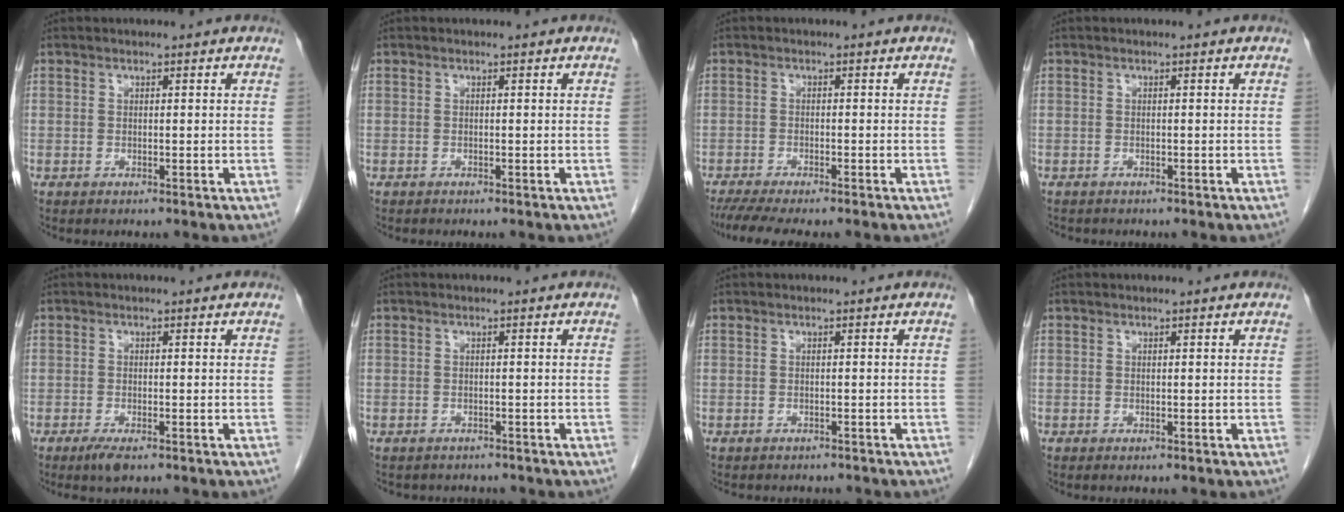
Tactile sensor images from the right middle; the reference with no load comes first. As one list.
[{"total": 0.0}, {"total": 7.7, "force": [-6.5, 0.7, 4.1], "torque": [-0.062, -0.013, -0.102]}, {"total": 1.8, "force": [-1.6, 0.8, 0.3], "torque": [-0.013, -0.002, -0.023]}, {"total": 2.4, "force": [-1.5, 0.5, 1.8], "torque": [-0.039, -0.006, -0.027]}, {"total": 3.4, "force": [-3.0, 1.4, 0.4], "torque": [-0.010, -0.001, -0.038]}, {"total": 4.3, "force": [-3.8, 1.5, 1.3], "torque": [-0.019, -0.001, -0.041]}, {"total": 0.0}]